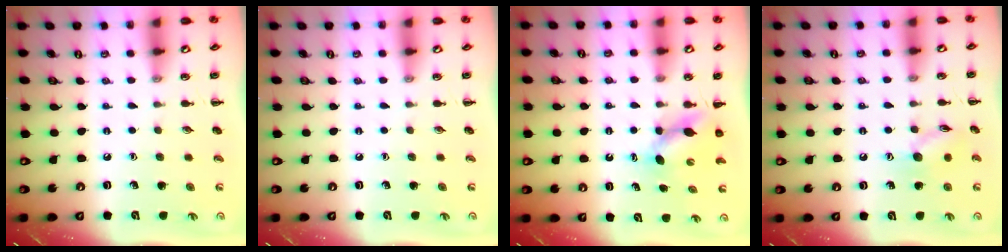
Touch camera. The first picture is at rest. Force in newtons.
{"total": 0.0}
{"total": 4.9, "press": 4.9, "slide": 0.5}
{"total": 8.6, "press": 8.6, "slide": 0.7}